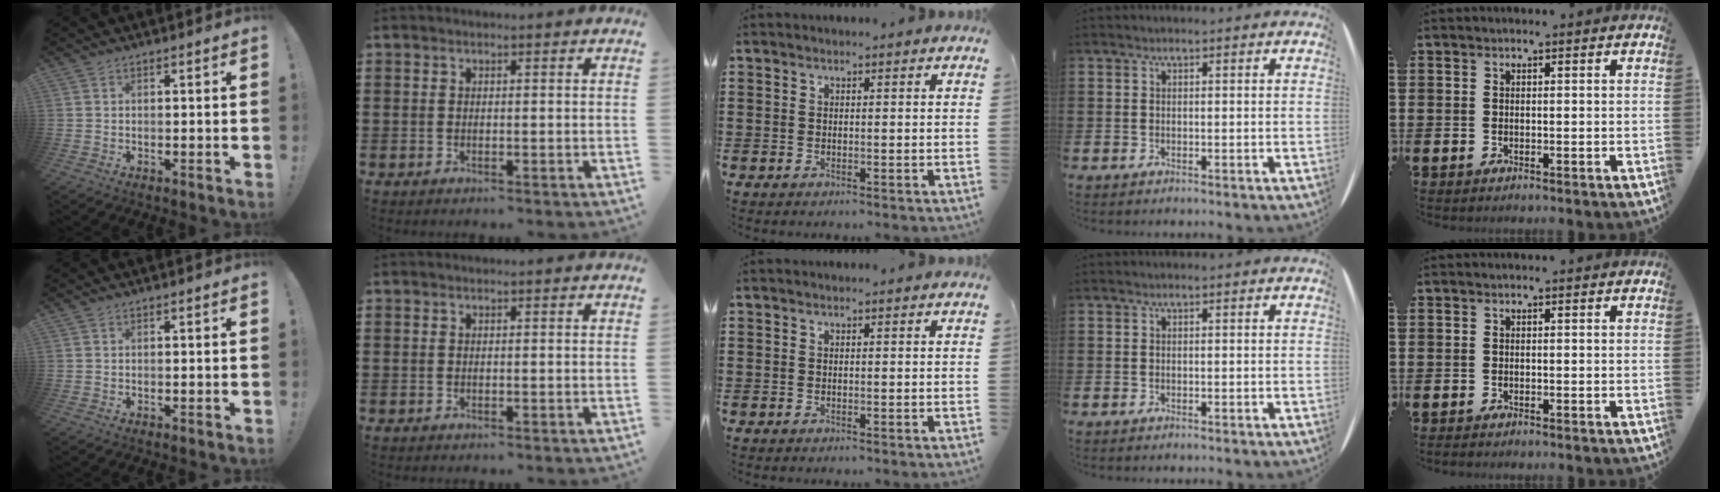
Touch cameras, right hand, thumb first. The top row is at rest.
{}